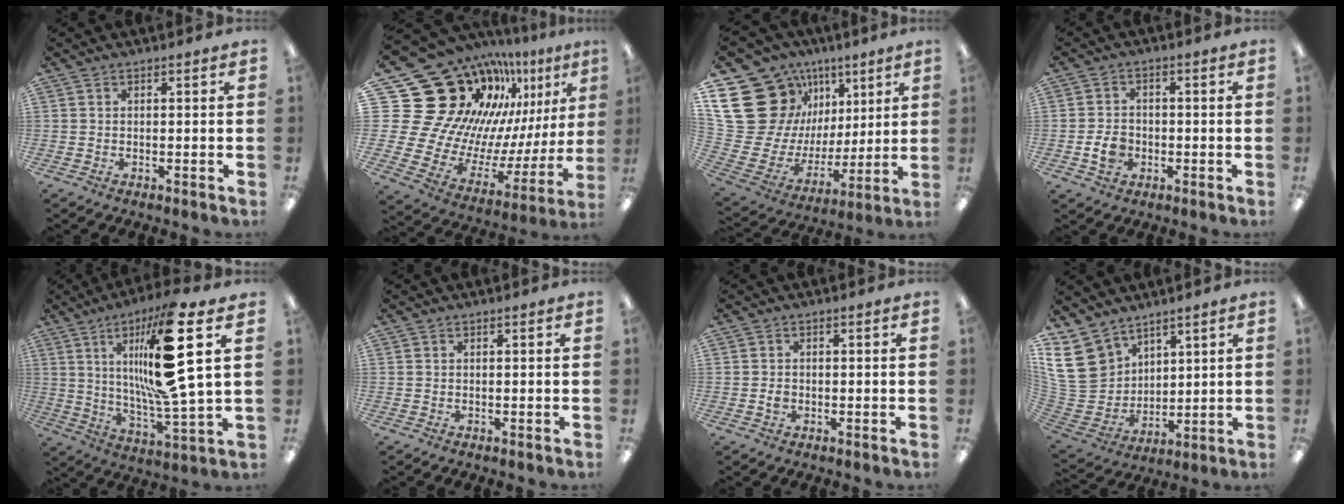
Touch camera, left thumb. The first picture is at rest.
{"total": 26.2, "force": [15.1, 17.9, 11.8], "torque": [-0.209, -0.158, 0.327]}
{"total": 24.1, "force": [10.8, 19.3, 9.6], "torque": [-0.178, -0.075, 0.241]}
{"total": 5.4, "force": [-1.5, 4.2, 2.9], "torque": [-0.061, 0.007, -0.026]}
{"total": 22.0, "force": [6.9, 4.8, 20.4], "torque": [-0.369, -0.018, 0.092]}
{"total": 0.0}
{"total": 1.6, "force": [-0.4, 1.4, 0.7], "torque": [-0.013, 0.003, -0.008]}
{"total": 14.8, "force": [8.1, 11.3, 4.8], "torque": [-0.132, -0.042, 0.165]}